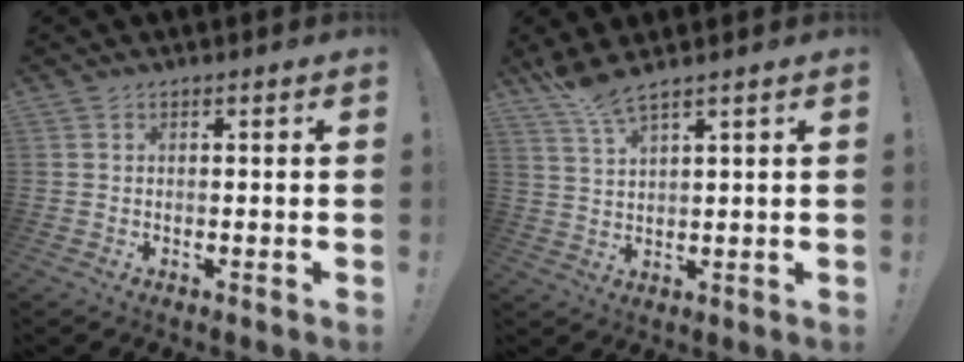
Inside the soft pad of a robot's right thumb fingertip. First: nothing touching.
{"total": 5.7, "force": [4.7, 0.2, 3.4], "torque": [-0.073, -0.024, 0.083]}